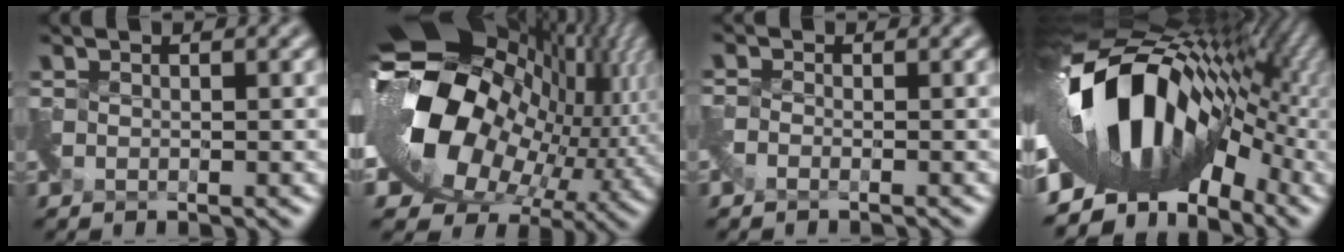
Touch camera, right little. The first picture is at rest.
{"total": 17.4, "force": [-0.3, 12.6, 12.0], "torque": [-0.204, -0.026, 0.024]}
{"total": 1.3, "force": [-1.2, -0.1, -0.4], "torque": [0.005, -0.004, -0.030]}
{"total": 13.0, "force": [-1.2, 7.6, 10.5], "torque": [-0.152, 0.026, -0.044]}